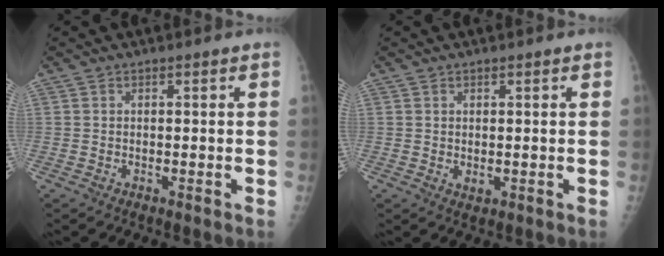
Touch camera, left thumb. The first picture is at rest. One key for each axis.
{"total": 1.6, "fx": 0.2, "fy": 0.9, "fz": 1.3, "tx": -0.018, "ty": -0.006, "tz": 0.008}